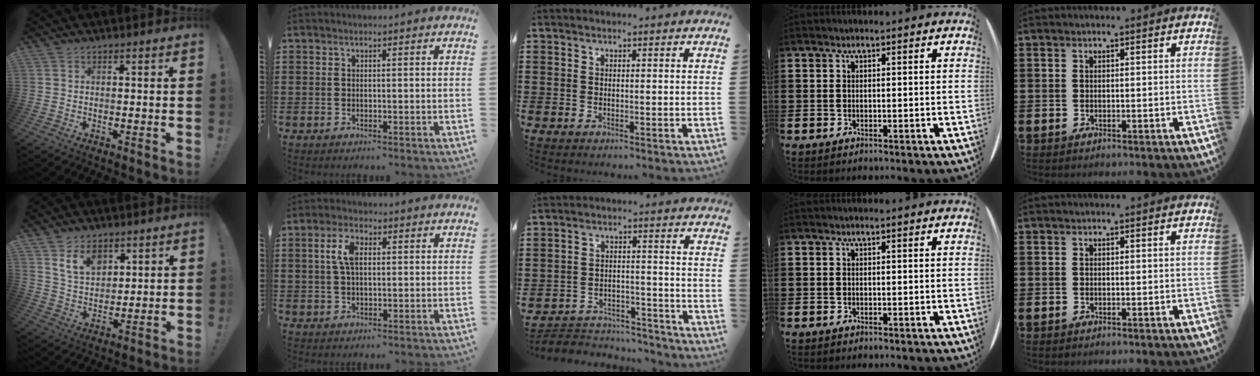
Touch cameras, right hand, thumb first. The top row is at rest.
{"thumb": {"total": 9.5, "force": [6.0, 6.2, 4.0], "torque": [-0.071, -0.029, 0.116]}, "index": {"total": 4.6, "force": [1.0, 2.1, 4.0], "torque": [-0.091, 0.010, 0.012]}, "middle": {"total": 4.5, "force": [-4.3, 1.3, 0.1], "torque": [-0.005, 0.011, -0.089]}}